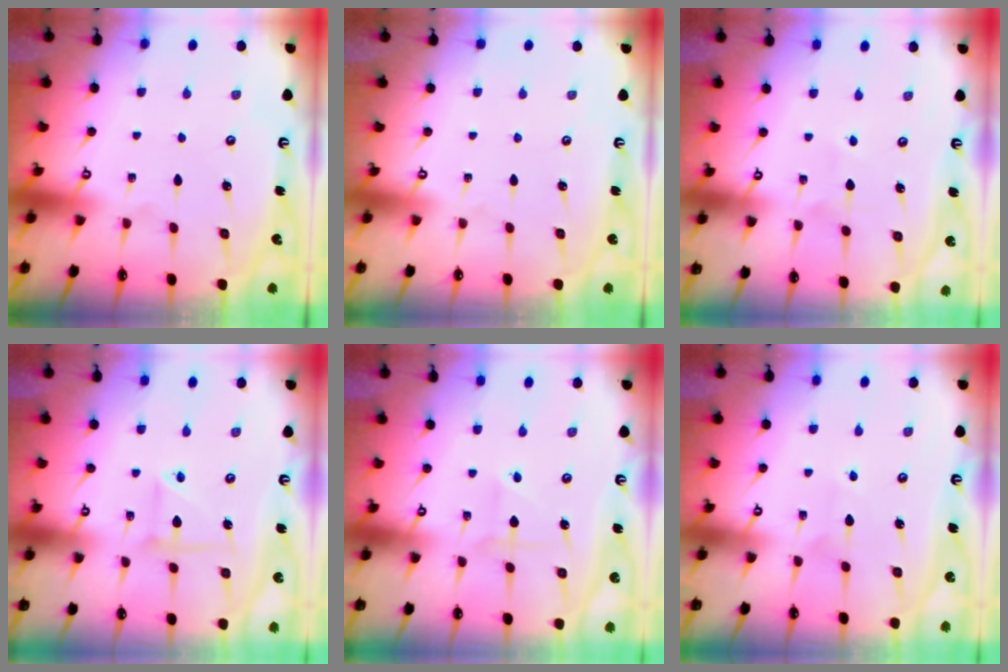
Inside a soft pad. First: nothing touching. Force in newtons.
{"total": 0.0}
{"total": 2.2, "press": 2.0, "slide": 0.8}
{"total": 4.0, "press": 3.9, "slide": 0.7}
{"total": 2.5, "press": 2.3, "slide": 0.9}
{"total": 3.5, "press": 3.5, "slide": 0.4}